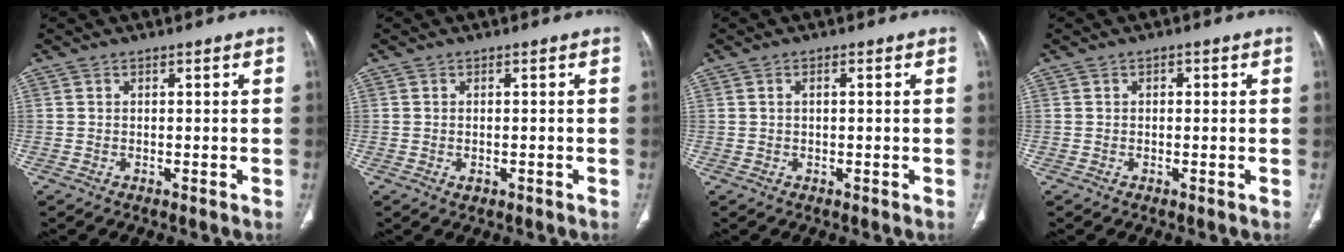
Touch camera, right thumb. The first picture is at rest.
{"total": 1.2, "force": [-0.5, 0.7, 0.9], "torque": [-0.017, 0.003, -0.002]}
{"total": 1.0, "force": [0.2, 0.4, 0.9], "torque": [-0.023, 0.005, 0.004]}
{"total": 1.0, "force": [0.3, 0.7, 0.7], "torque": [-0.009, 0.002, 0.004]}